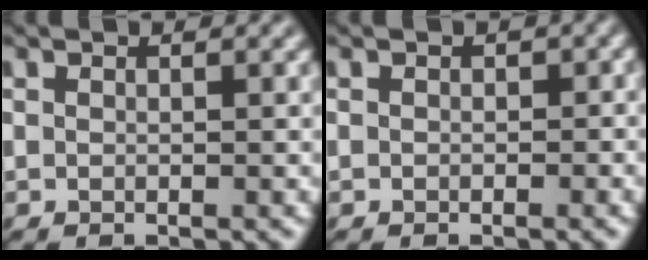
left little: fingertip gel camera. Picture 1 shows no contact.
{"total": 2.6, "force": [-0.3, 2.3, 1.3], "torque": [-0.029, 0.004, -0.007]}